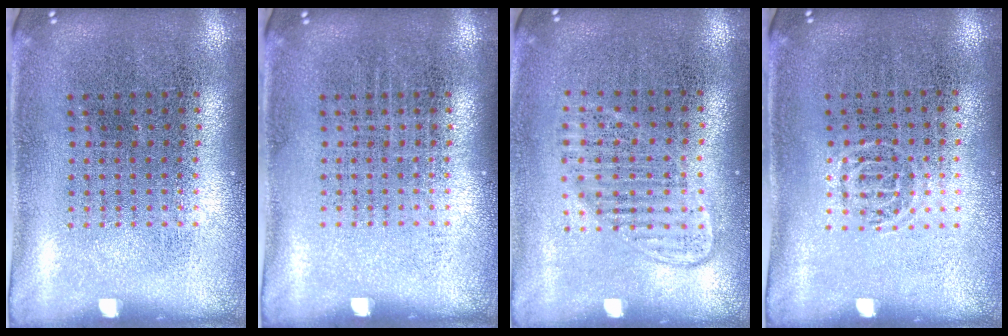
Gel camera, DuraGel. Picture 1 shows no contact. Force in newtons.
{"total": 0.0}
{"total": 1.4, "press": 1.2, "slide": 0.6}
{"total": 0.6, "press": 0.5, "slide": 0.4}